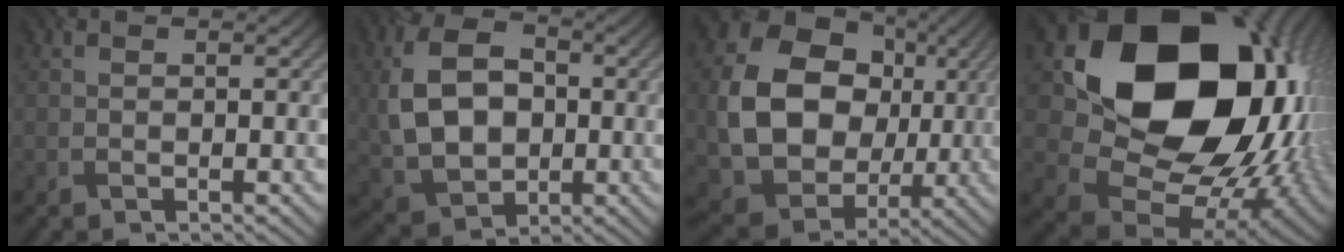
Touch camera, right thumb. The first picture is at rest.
{"total": 11.2, "force": [0.0, 8.0, 7.8], "torque": [-0.181, 0.003, -0.003]}
{"total": 14.9, "force": [1.2, 12.2, 8.5], "torque": [-0.180, -0.021, 0.026]}
{"total": 21.4, "force": [5.2, 16.8, 12.1], "torque": [-0.252, -0.033, 0.138]}